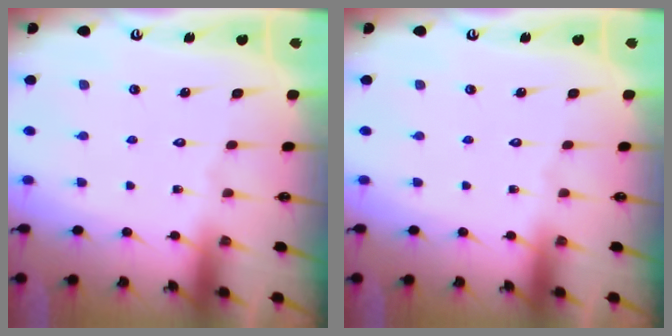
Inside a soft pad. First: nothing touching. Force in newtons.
{"total": 0.0}